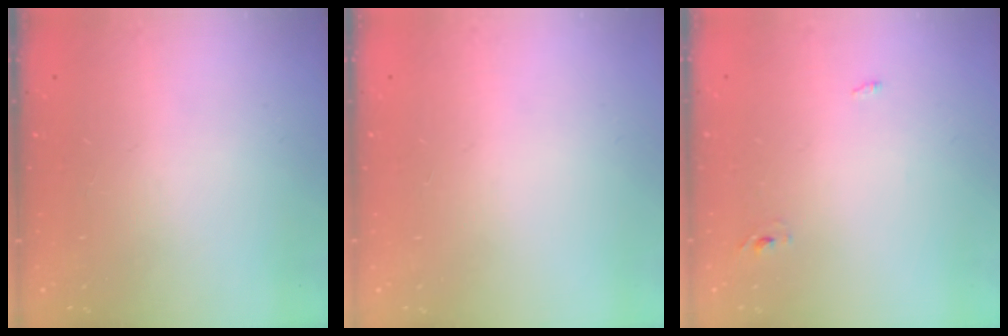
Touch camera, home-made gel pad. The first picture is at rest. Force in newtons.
{"total": 1.1, "press": 0.9, "slide": 0.6}
{"total": 2.3, "press": 2.1, "slide": 1.0}